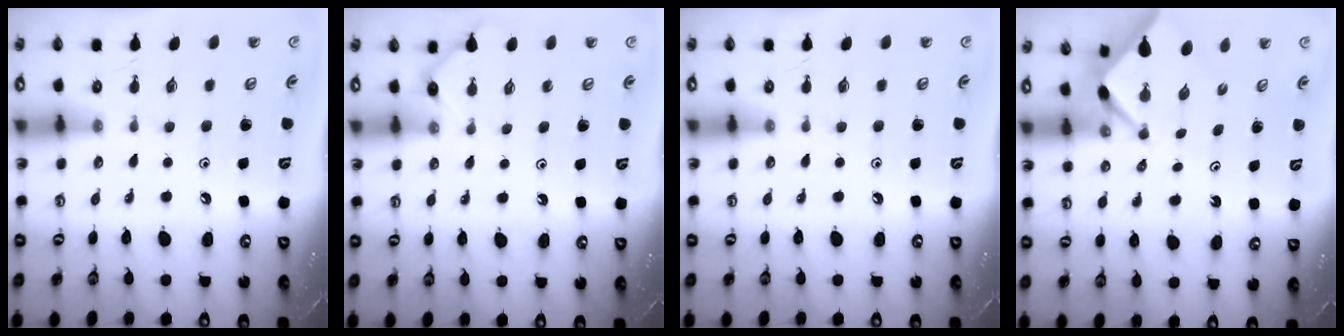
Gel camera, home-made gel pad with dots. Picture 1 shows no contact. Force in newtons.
{"total": 3.0, "press": 3.0, "slide": 0.4}
{"total": 0.0}
{"total": 2.6, "press": 2.5, "slide": 0.4}